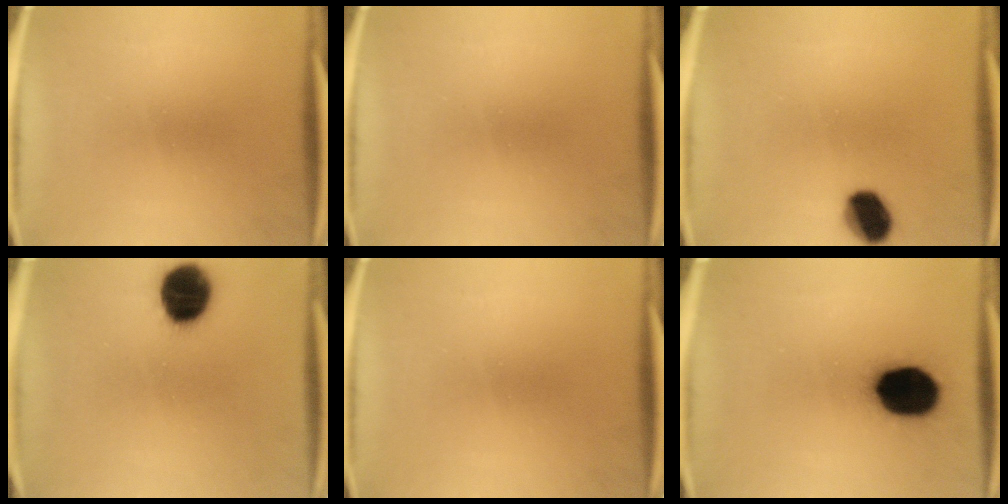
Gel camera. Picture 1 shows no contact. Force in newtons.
{"total": 0.0}
{"total": 8.1}
{"total": 12.3}
{"total": 0.0}
{"total": 17.2}